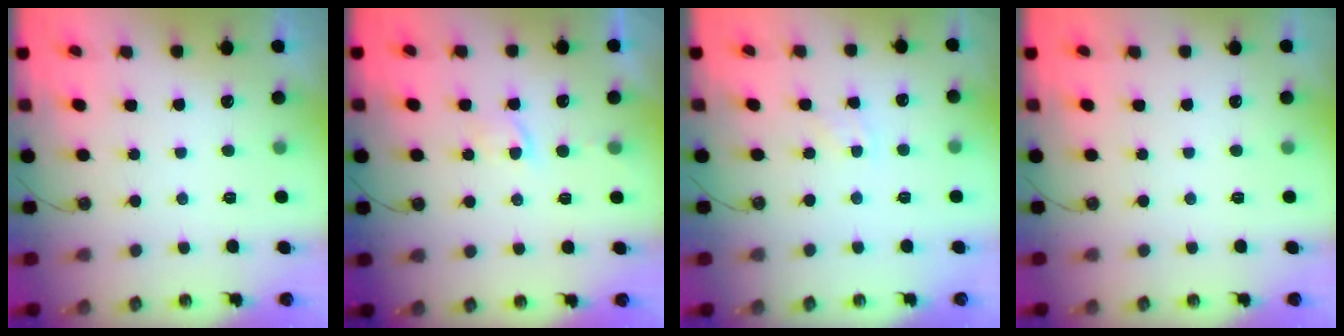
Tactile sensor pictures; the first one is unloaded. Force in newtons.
{"total": 2.0, "press": 2.0, "slide": 0.4}
{"total": 3.1, "press": 3.0, "slide": 0.5}
{"total": 0.0}